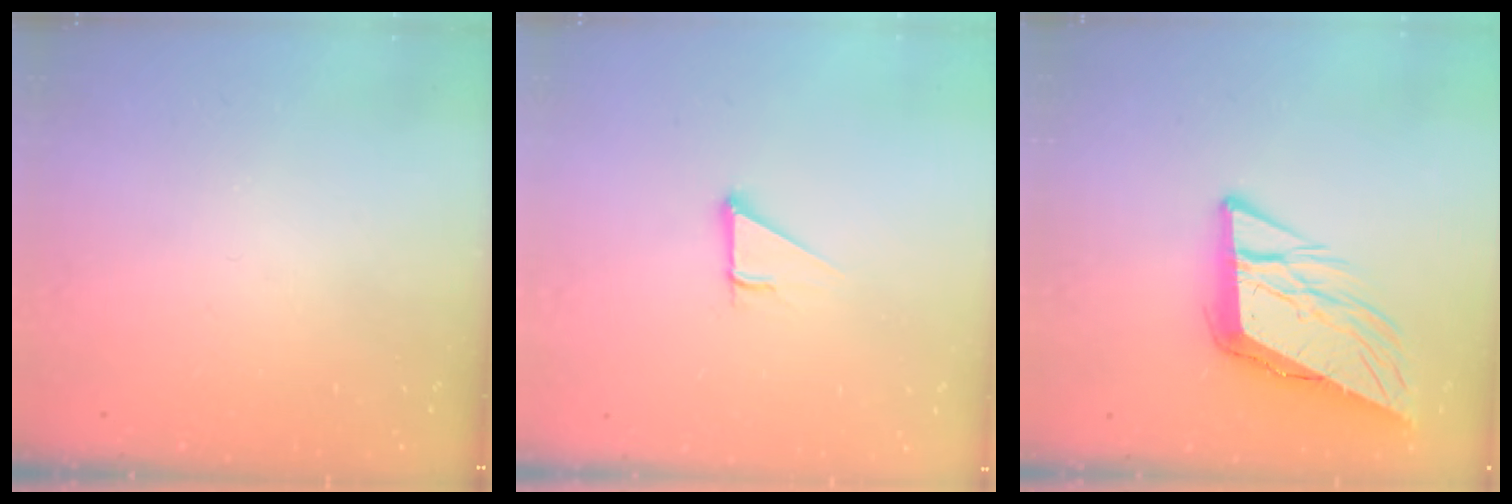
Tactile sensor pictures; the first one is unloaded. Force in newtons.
{"total": 2.9, "press": 2.9, "slide": 0.1}
{"total": 10.6, "press": 10.2, "slide": 2.8}